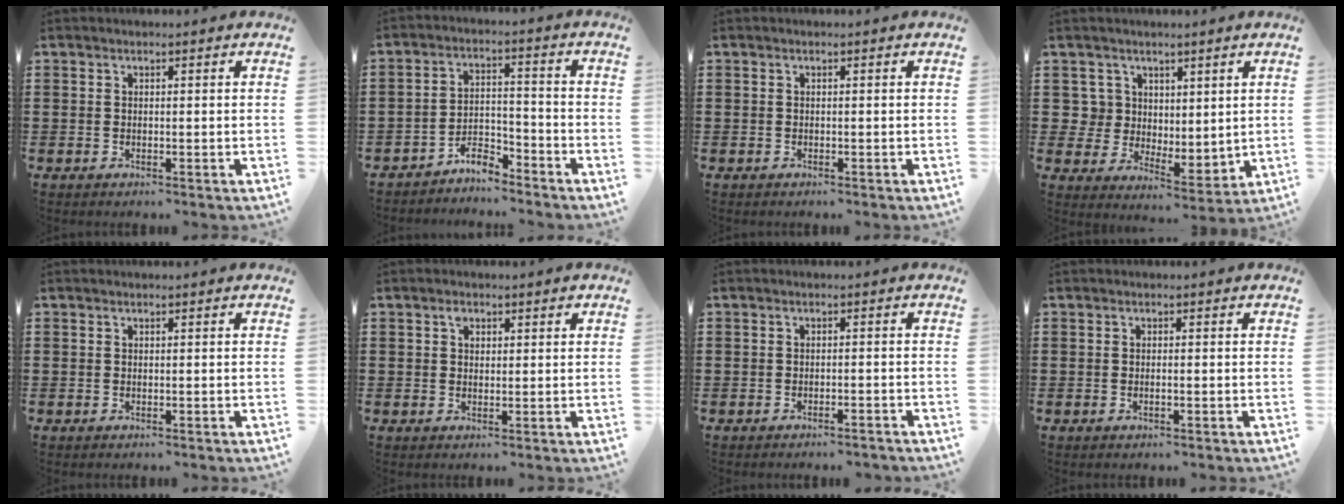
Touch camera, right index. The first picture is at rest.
{"total": 4.6, "force": [-4.4, 0.8, 1.2], "torque": [-0.025, 0.009, -0.088]}
{"total": 0.0}
{"total": 5.6, "force": [3.5, 4.4, 0.4], "torque": [-0.038, 0.000, 0.069]}
{"total": 0.0}
{"total": 1.6, "force": [0.8, 0.9, 1.0], "torque": [-0.015, 0.003, 0.012]}
{"total": 1.2, "force": [-1.2, -0.1, 0.1], "torque": [-0.008, 0.000, -0.023]}
{"total": 0.6, "force": [-0.2, 0.0, 0.6], "torque": [-0.009, -0.003, -0.003]}